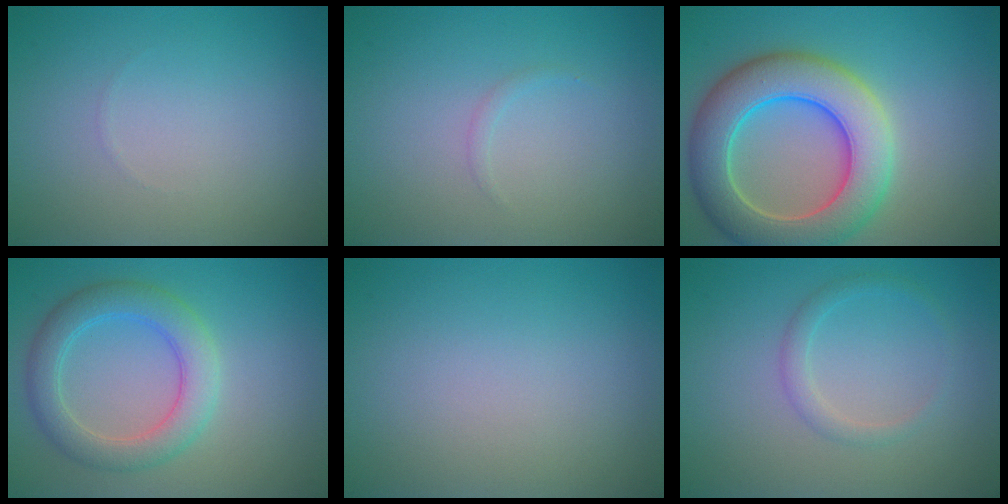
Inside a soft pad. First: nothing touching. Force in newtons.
{"total": 0.5, "press": 0.5, "slide": 0.0}
{"total": 9.0, "press": 9.0, "slide": 0.7}
{"total": 4.4, "press": 4.4, "slide": 0.2}
{"total": 0.0}
{"total": 1.5, "press": 1.5, "slide": 0.1}